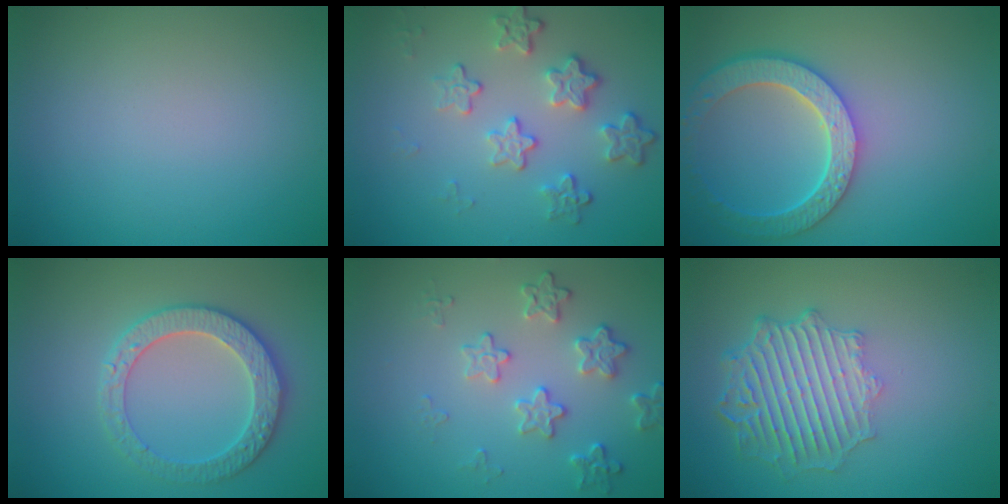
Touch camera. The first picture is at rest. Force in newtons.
{"total": 4.2, "press": 3.1, "slide": 2.8}
{"total": 5.7, "press": 4.6, "slide": 3.4}
{"total": 3.9, "press": 3.9, "slide": 0.2}
{"total": 2.9, "press": 2.3, "slide": 1.8}
{"total": 6.0, "press": 4.6, "slide": 3.9}